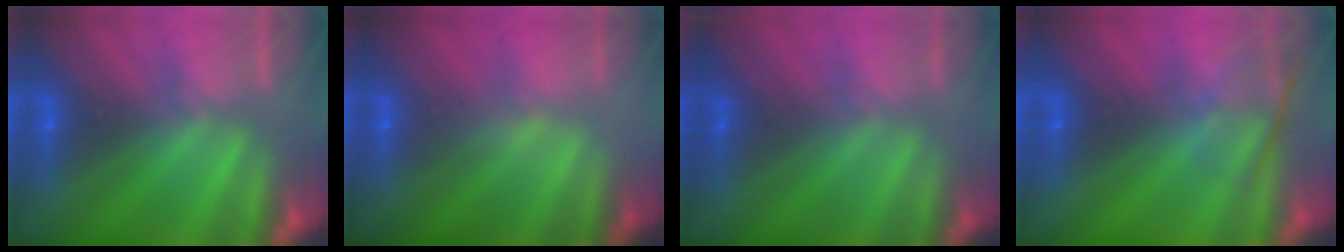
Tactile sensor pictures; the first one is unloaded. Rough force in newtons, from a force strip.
{"total": 2.1}
{"total": 2.3}
{"total": 2.4}